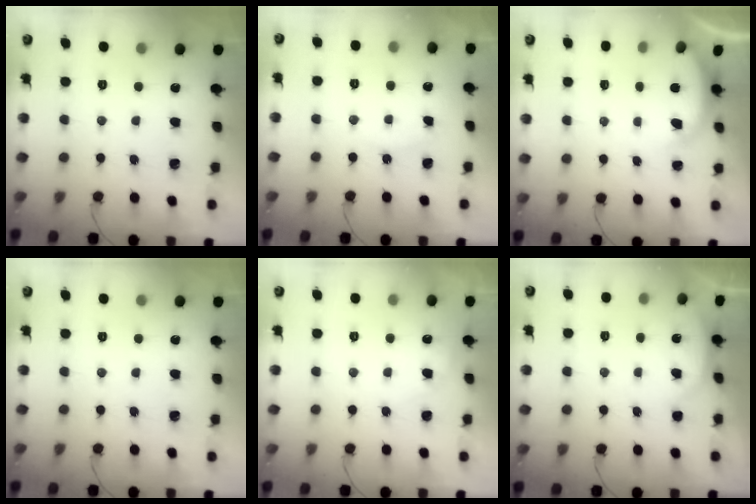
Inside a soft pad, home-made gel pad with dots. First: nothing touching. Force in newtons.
{"total": 5.3, "press": 5.2, "slide": 0.5}
{"total": 4.6, "press": 4.6, "slide": 0.6}
{"total": 0.0}
{"total": 3.4, "press": 3.4, "slide": 0.1}
{"total": 3.1, "press": 3.1, "slide": 0.3}